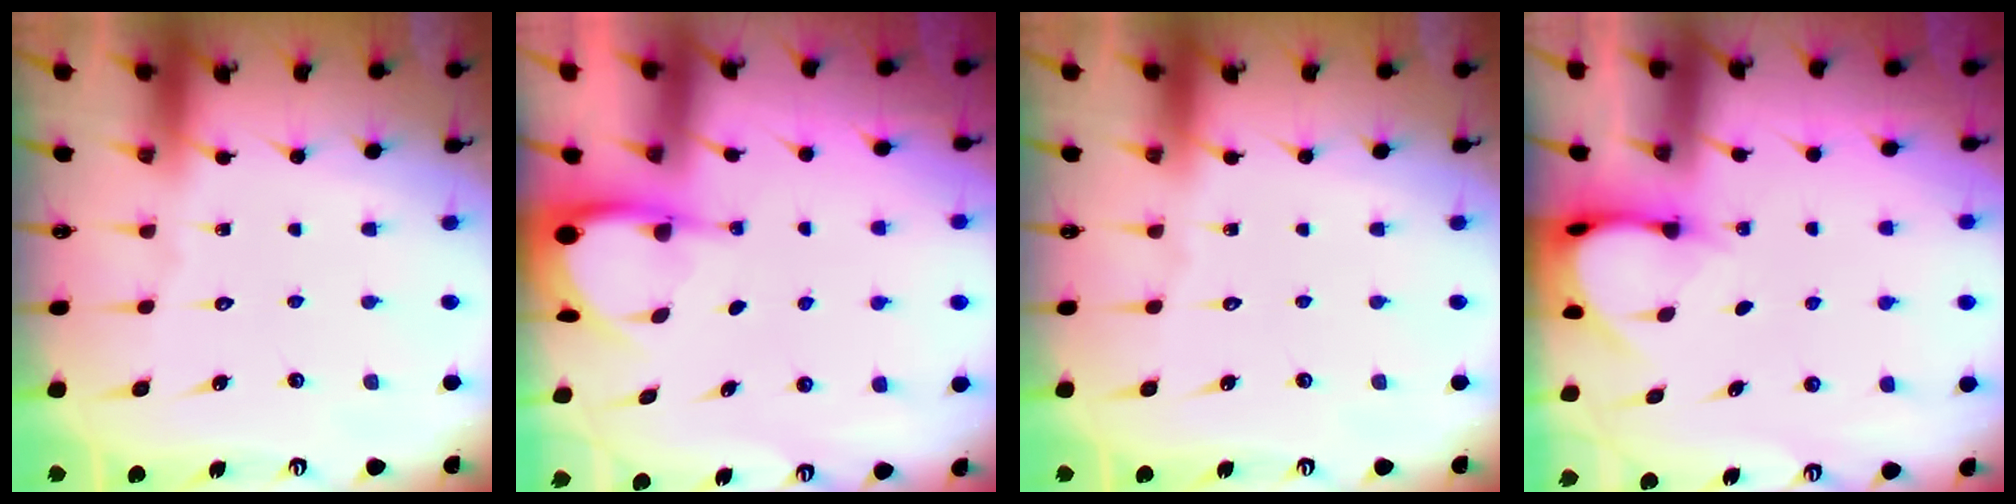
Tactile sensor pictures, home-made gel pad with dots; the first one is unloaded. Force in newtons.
{"total": 3.9, "press": 3.9, "slide": 0.4}
{"total": 0.0}
{"total": 3.9, "press": 3.9, "slide": 0.3}